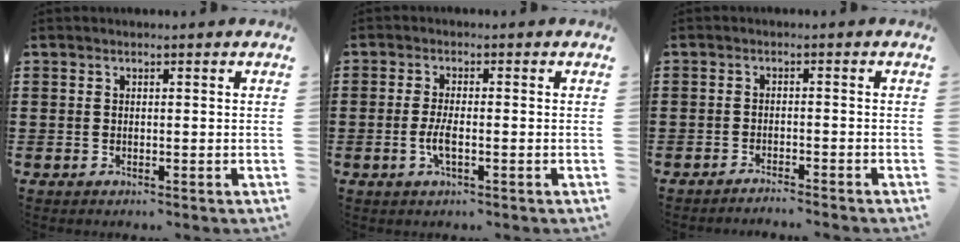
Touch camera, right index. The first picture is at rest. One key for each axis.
{"total": 3.2, "fx": -1.0, "fy": 0.7, "fz": 3.0, "tx": -0.066, "ty": -0.005, "tz": -0.022}
{"total": 1.7, "fx": -1.7, "fy": -0.2, "fz": 0.1, "tx": -0.003, "ty": 0.003, "tz": -0.036}